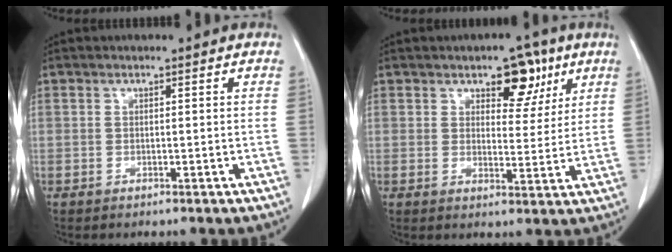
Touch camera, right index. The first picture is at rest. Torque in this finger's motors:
{"motor_torque": [0.41, 0.39, 0.07, 0.05]}